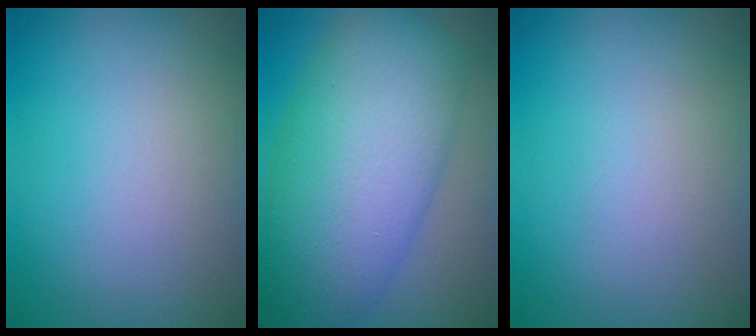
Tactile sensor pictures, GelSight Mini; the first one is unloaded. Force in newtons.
{"total": 11.2, "press": 11.2, "slide": 0.3}
{"total": 0.0}